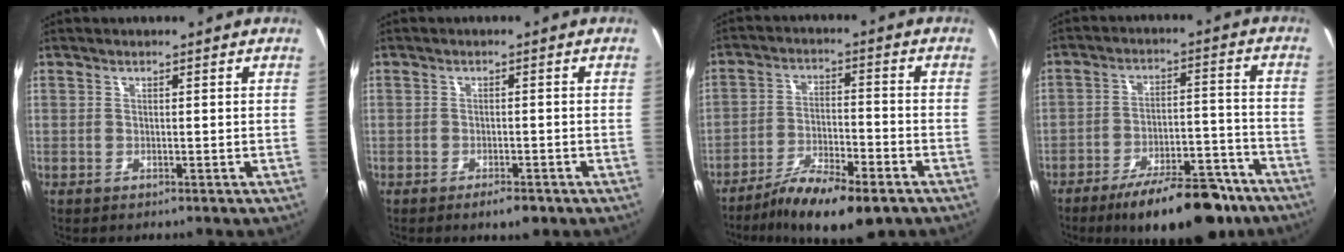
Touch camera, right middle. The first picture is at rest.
{"total": 3.1, "force": [-2.1, 1.3, 1.9], "torque": [-0.040, -0.005, -0.033]}
{"total": 12.3, "force": [-8.9, 2.9, 8.0], "torque": [-0.158, -0.025, -0.155]}
{"total": 17.3, "force": [-13.2, 5.6, 9.7], "torque": [-0.153, -0.003, -0.183]}